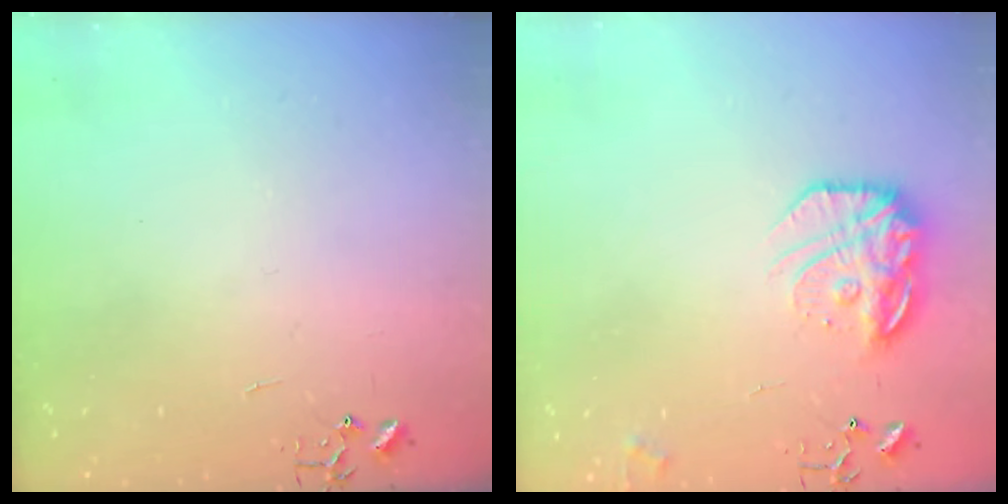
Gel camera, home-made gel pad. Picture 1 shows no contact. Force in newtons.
{"total": 16.4, "press": 16.3, "slide": 1.3}